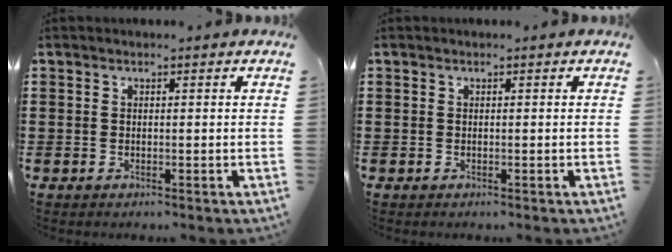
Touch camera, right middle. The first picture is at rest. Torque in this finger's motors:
{"motor_torque": [-0.01, -0.01, 0.00, 0.00]}